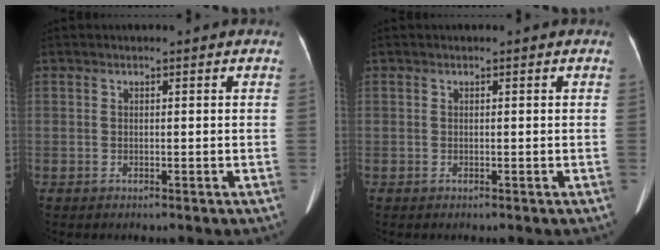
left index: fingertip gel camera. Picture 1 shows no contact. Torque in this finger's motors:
{"motor_torque": [0.02, 0.02, 0.00, 0.01]}